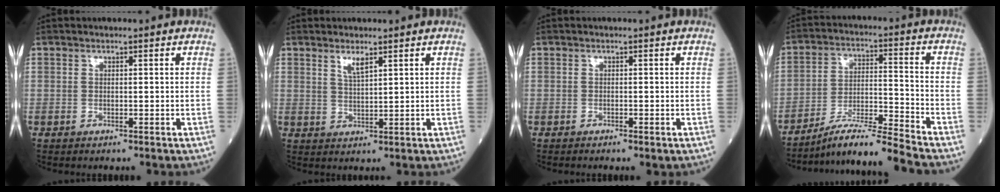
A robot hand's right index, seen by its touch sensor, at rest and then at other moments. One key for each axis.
{"total": 2.5, "fx": 1.8, "fy": 0.3, "fz": 1.8, "tx": -0.040, "ty": -0.002, "tz": 0.040}
{"total": 0.8, "fx": -0.5, "fy": 0.1, "fz": 0.6, "tx": -0.016, "ty": -0.003, "tz": -0.006}
{"total": 10.4, "fx": -9.4, "fy": -2.2, "fz": 3.7, "tx": -0.068, "ty": -0.002, "tz": -0.170}